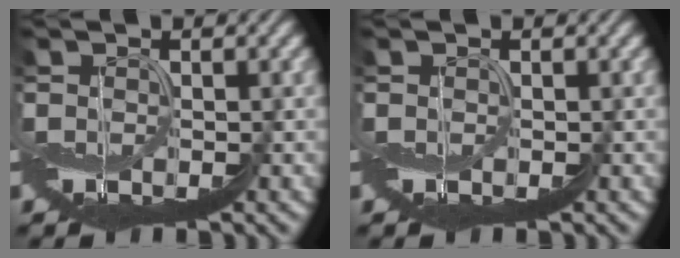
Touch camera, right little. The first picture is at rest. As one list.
[{"total": 0.0}]